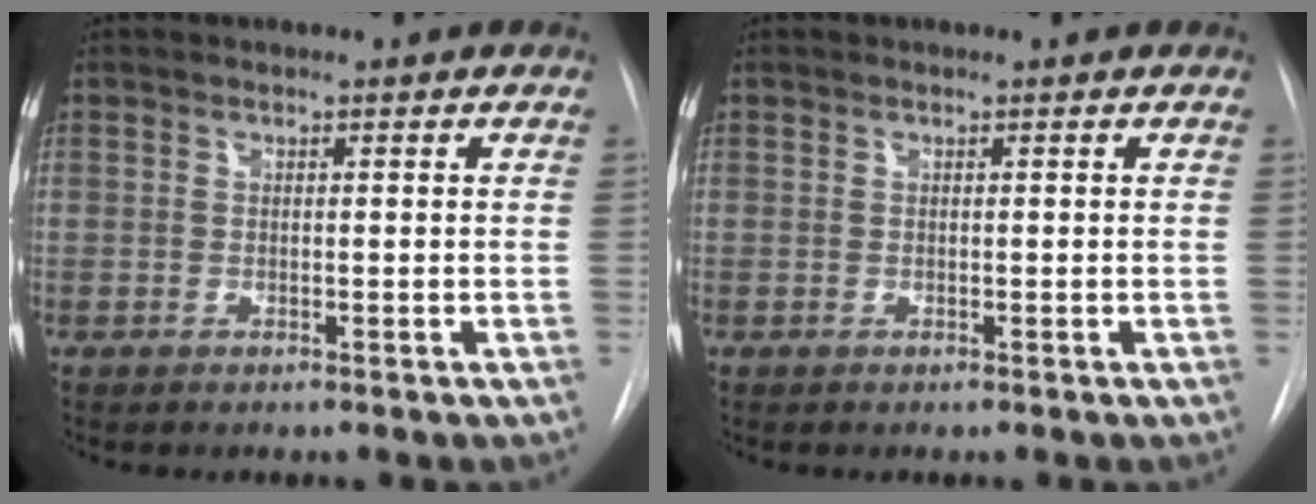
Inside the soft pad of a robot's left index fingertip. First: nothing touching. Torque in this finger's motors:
{"motor_torque": [0.00, 0.00, 0.00, 0.00]}